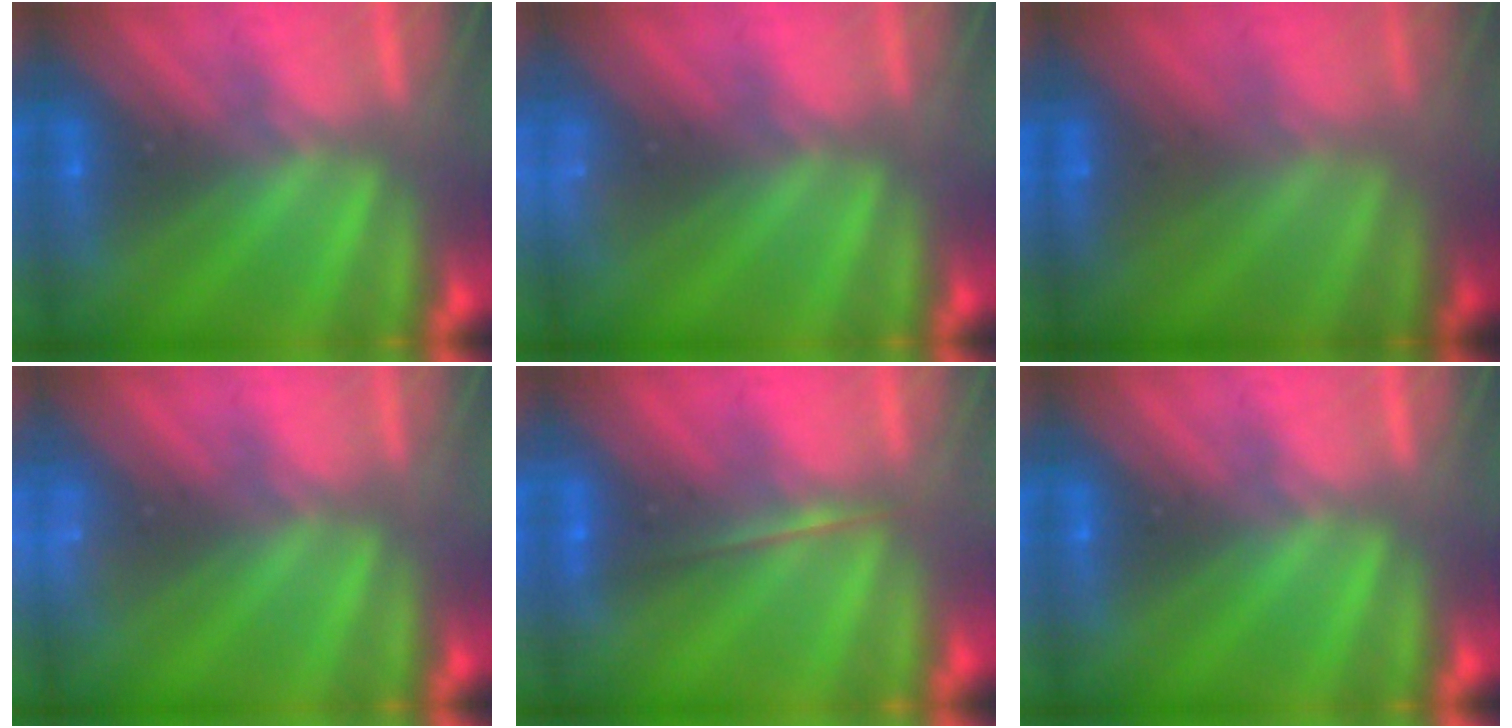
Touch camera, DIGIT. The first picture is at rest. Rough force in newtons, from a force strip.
{"total": 2.9}
{"total": 2.4}
{"total": 2.9}
{"total": 1.8}
{"total": 0.0}